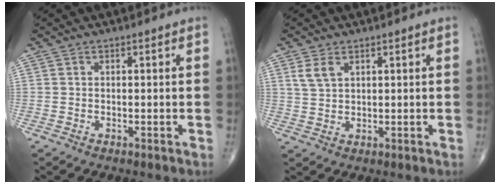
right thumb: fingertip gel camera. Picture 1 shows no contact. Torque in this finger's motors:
{"motor_torque": [-0.13, 0.14, 0.15, 0.06, 0.02]}